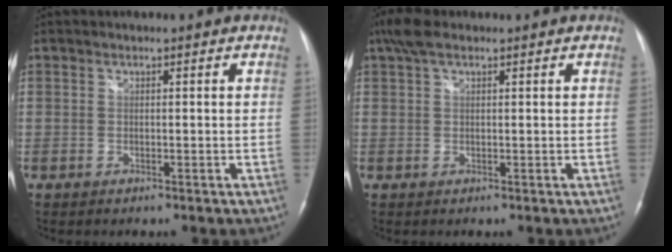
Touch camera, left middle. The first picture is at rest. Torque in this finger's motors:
{"motor_torque": [0.52, -0.37, 0.00, 0.06]}